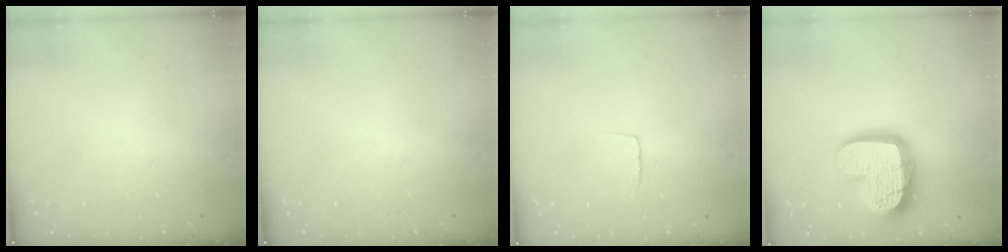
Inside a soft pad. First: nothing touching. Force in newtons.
{"total": 0.0}
{"total": 4.0, "press": 4.0, "slide": 0.2}
{"total": 16.9, "press": 16.9, "slide": 1.4}